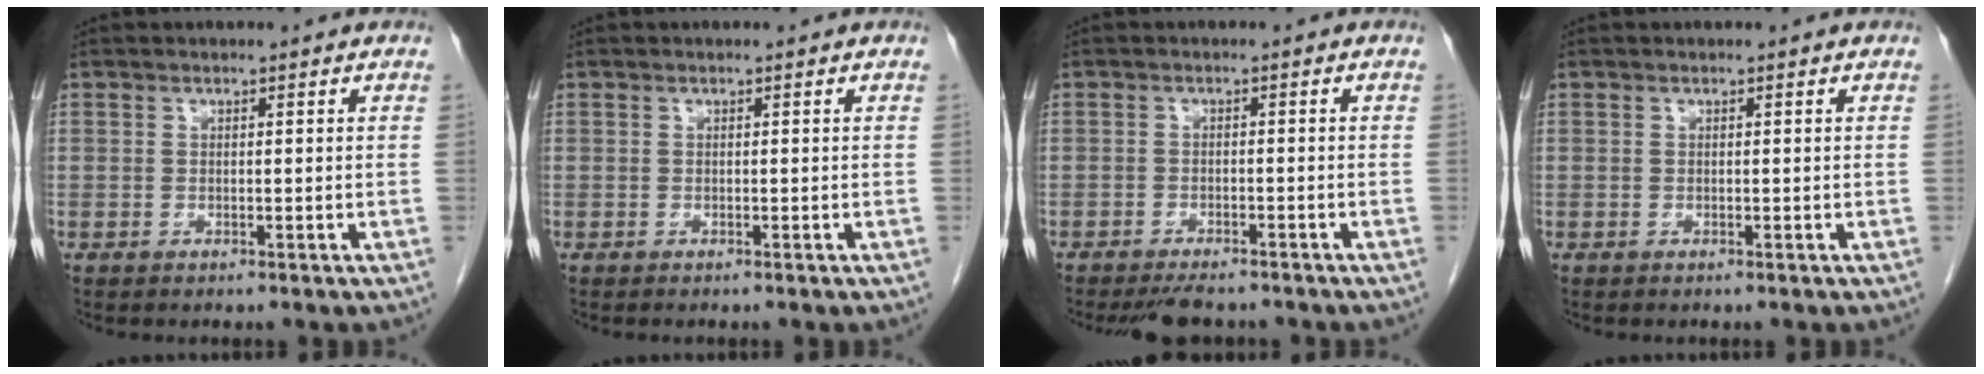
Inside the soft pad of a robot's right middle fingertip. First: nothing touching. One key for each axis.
{"total": 0.0}
{"total": 4.9, "fx": -4.4, "fy": 1.3, "fz": 1.8, "tx": -0.021, "ty": -0.007, "tz": -0.067}
{"total": 0.0}